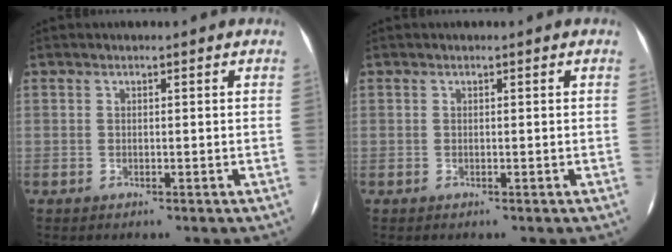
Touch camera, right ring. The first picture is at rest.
{"total": 0.0}